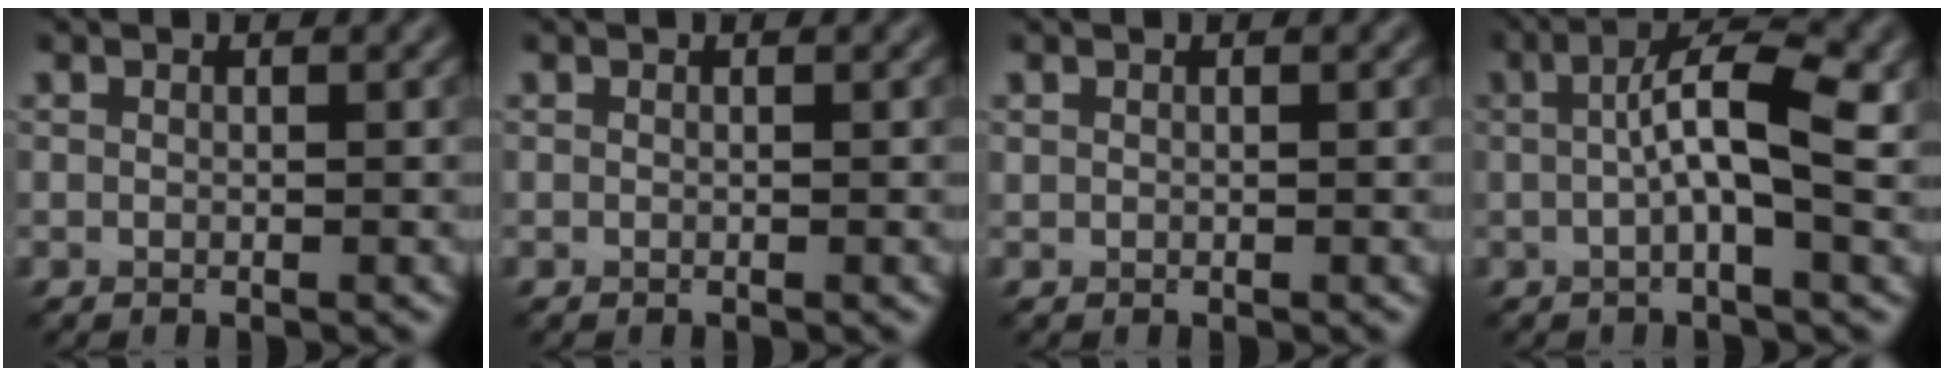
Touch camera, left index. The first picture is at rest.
{"total": 0.0}
{"total": 0.0}
{"total": 5.8, "force": [0.5, 1.5, 5.6], "torque": [-0.094, 0.009, 0.002]}